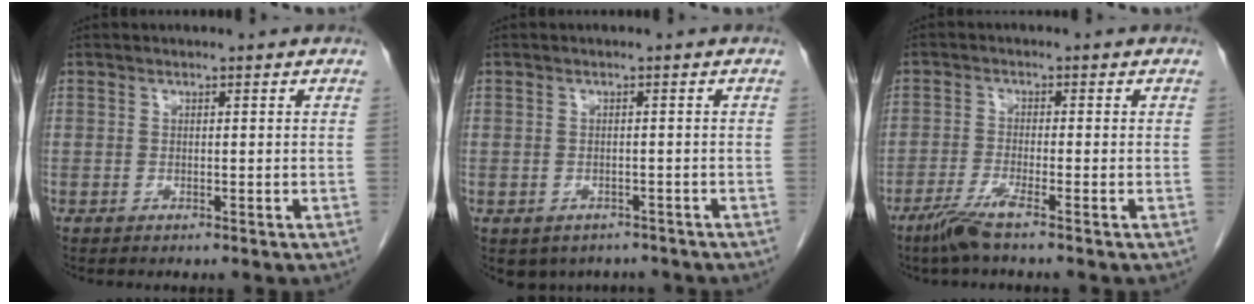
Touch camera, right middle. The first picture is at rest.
{"total": 5.1, "force": [-4.0, 3.1, 0.8], "torque": [0.001, 0.011, -0.048]}
{"total": 4.0, "force": [-2.8, -0.4, 2.7], "torque": [-0.061, -0.011, -0.063]}